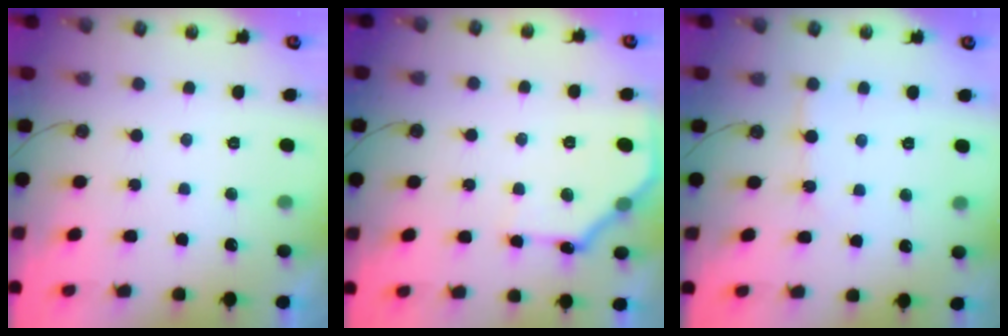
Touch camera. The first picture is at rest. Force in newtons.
{"total": 13.3, "press": 13.3, "slide": 0.2}
{"total": 3.6, "press": 3.5, "slide": 0.5}